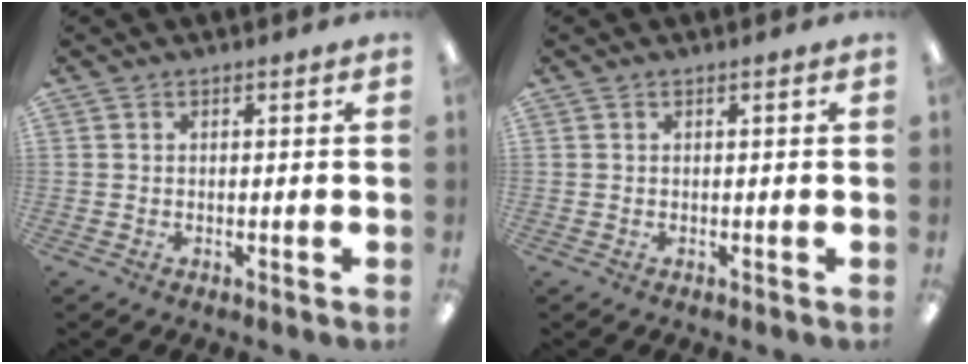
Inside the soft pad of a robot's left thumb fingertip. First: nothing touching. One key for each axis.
{"total": 0.0}